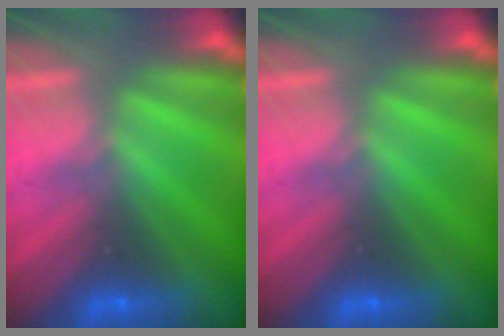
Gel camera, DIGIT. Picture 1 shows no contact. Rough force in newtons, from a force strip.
{"total": 0.0}